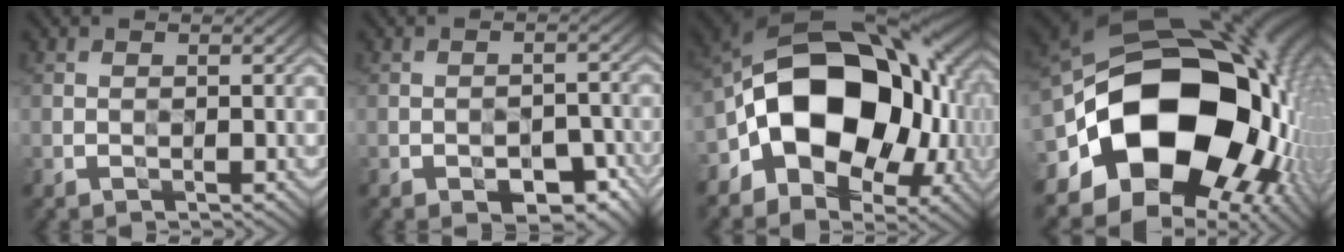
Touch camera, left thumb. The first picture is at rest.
{"total": 6.1, "force": [-3.7, 2.9, 3.8], "torque": [-0.054, 0.007, -0.043]}
{"total": 17.1, "force": [-3.0, 11.8, 11.9], "torque": [-0.162, -0.005, -0.058]}
{"total": 22.3, "force": [-4.3, 16.1, 14.8], "torque": [-0.307, -0.036, -0.051]}